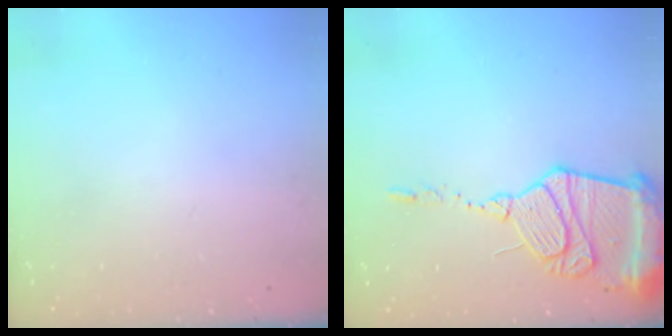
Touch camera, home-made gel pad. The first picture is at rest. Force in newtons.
{"total": 17.8, "press": 17.7, "slide": 1.5}